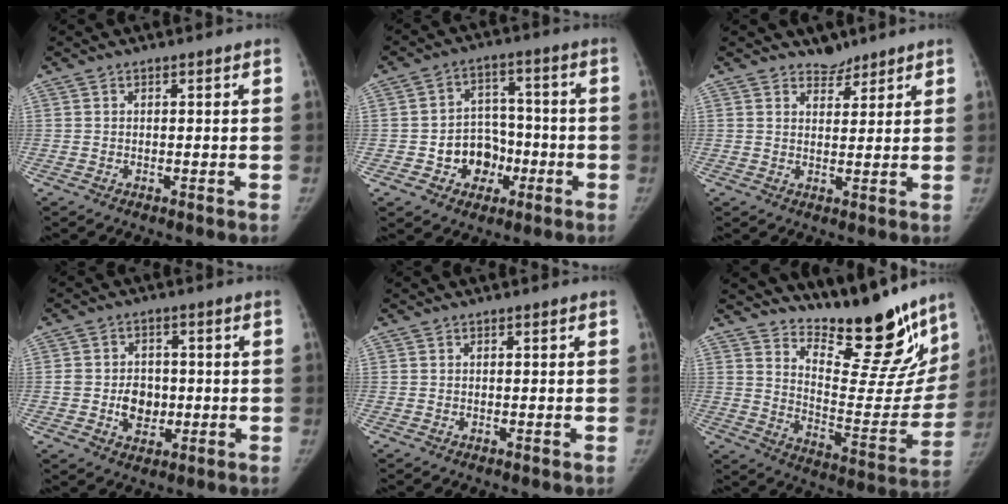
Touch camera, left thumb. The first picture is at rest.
{"total": 9.5, "force": [-3.2, 7.9, 4.4], "torque": [-0.020, 0.036, -0.046]}
{"total": 3.1, "force": [2.7, 1.6, 0.1], "torque": [0.019, -0.020, 0.039]}
{"total": 6.7, "force": [-0.8, 5.5, 3.8], "torque": [-0.032, 0.007, -0.011]}
{"total": 0.0}
{"total": 20.8, "force": [17.6, 5.9, 9.3], "torque": [-0.081, -0.137, 0.256]}